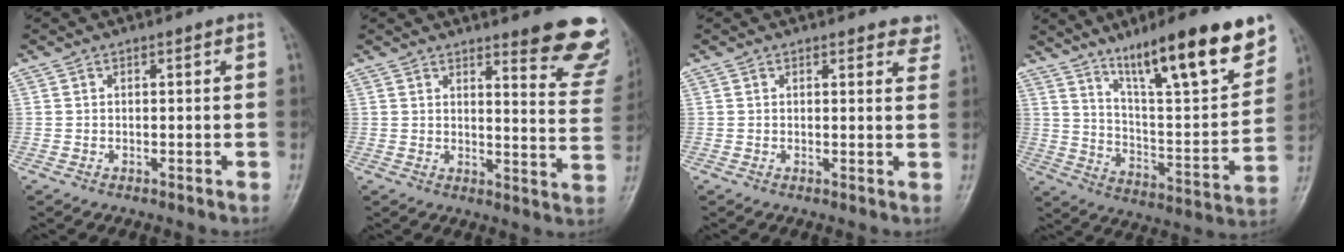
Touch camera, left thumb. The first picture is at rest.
{"total": 12.9, "force": [9.7, 2.8, 8.0], "torque": [-0.057, -0.070, 0.104]}
{"total": 3.6, "force": [3.1, 1.4, 1.2], "torque": [0.012, -0.016, 0.021]}
{"total": 21.5, "force": [14.0, 4.1, 15.8], "torque": [-0.214, -0.062, 0.229]}